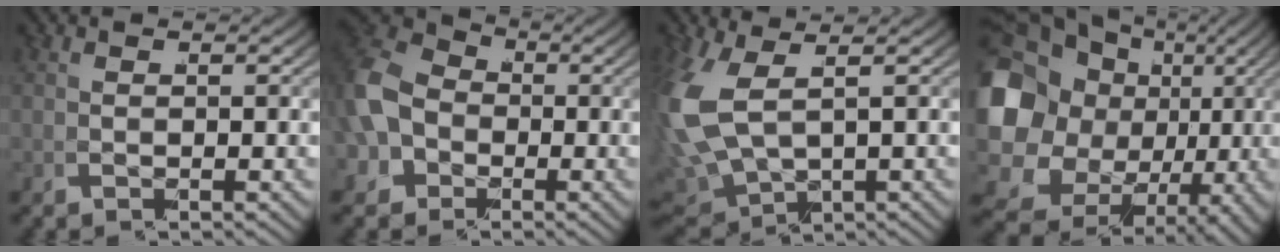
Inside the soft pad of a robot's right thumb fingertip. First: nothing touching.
{"total": 9.7, "force": [0.1, 8.3, 5.0], "torque": [-0.122, -0.015, 0.001]}
{"total": 8.5, "force": [0.8, 5.7, 6.2], "torque": [-0.183, -0.042, 0.051]}
{"total": 16.6, "force": [1.1, 13.3, 9.8], "torque": [-0.229, -0.053, 0.036]}